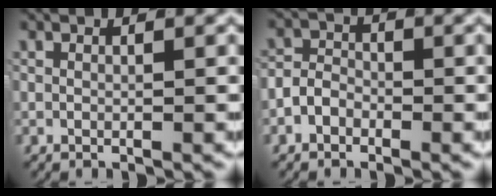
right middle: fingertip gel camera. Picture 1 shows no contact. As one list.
[{"total": 2.5, "force": [-1.1, 2.0, 1.0], "torque": [-0.009, 0.002, -0.025]}]